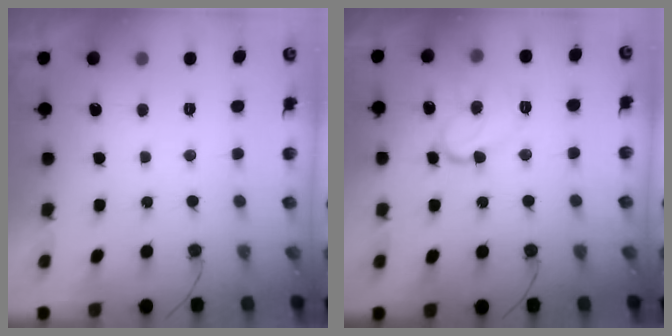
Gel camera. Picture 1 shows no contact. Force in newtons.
{"total": 11.1, "press": 11.0, "slide": 1.2}